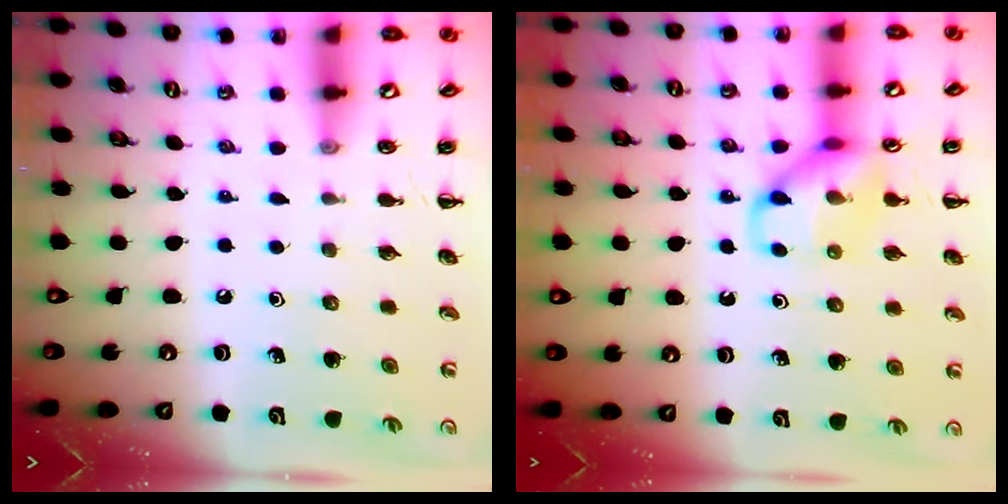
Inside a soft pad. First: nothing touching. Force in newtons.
{"total": 10.5, "press": 10.5, "slide": 0.7}